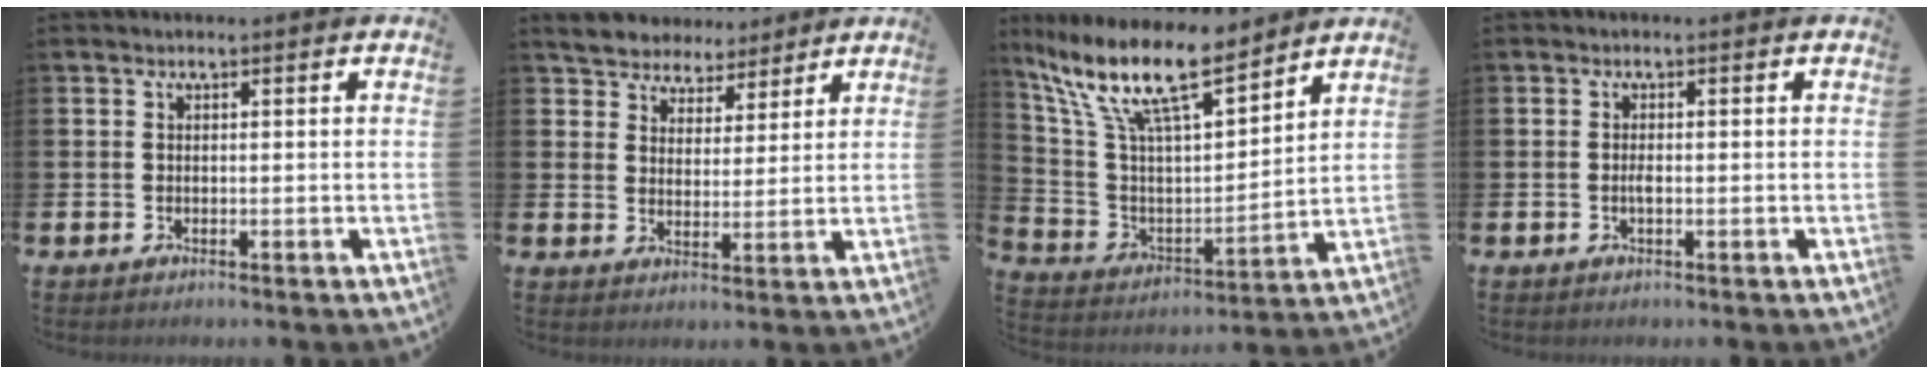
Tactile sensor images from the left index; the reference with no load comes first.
{"total": 5.2, "force": [4.9, 1.7, -0.6], "torque": [-0.015, -0.027, 0.088]}
{"total": 13.5, "force": [10.6, 3.2, 7.7], "torque": [-0.186, -0.062, 0.184]}
{"total": 1.0, "force": [-0.2, 0.3, 1.0], "torque": [-0.017, -0.001, -0.004]}